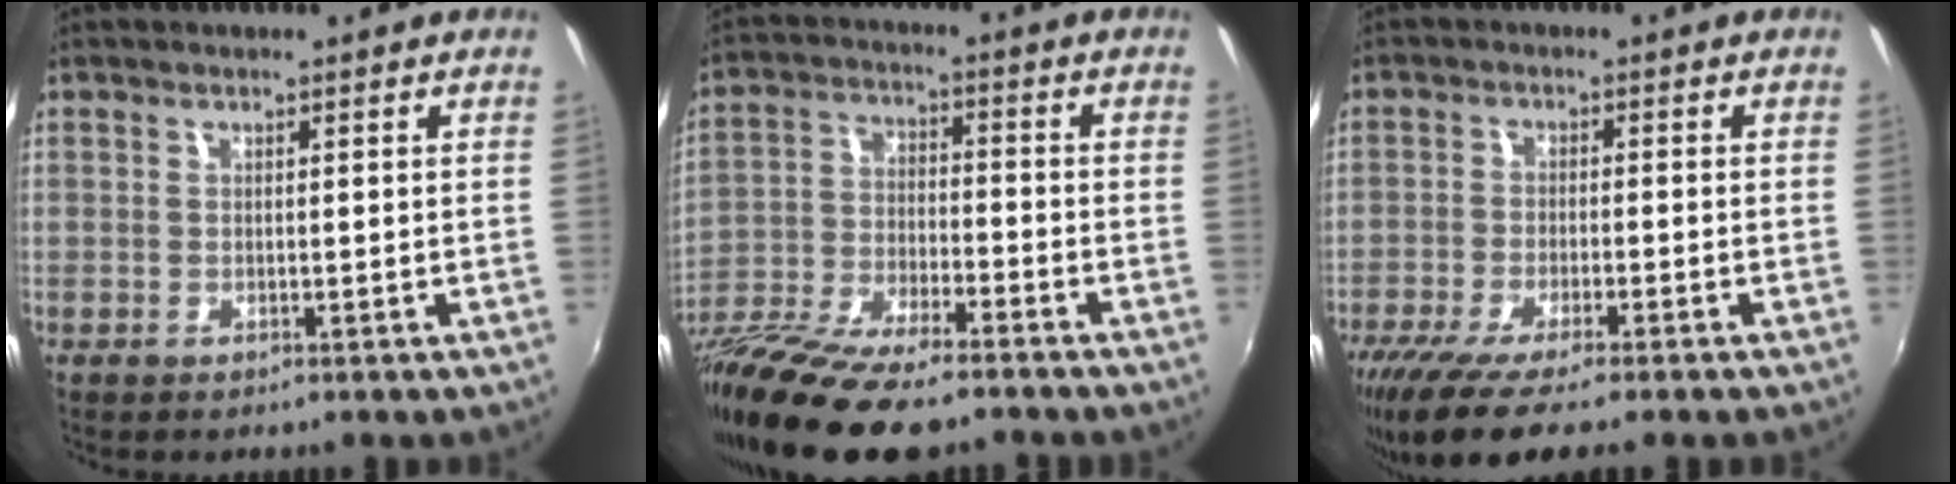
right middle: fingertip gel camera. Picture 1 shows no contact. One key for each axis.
{"total": 17.3, "fx": -13.9, "fy": 3.2, "fz": 9.9, "tx": -0.200, "ty": -0.040, "tz": -0.252}
{"total": 10.6, "fx": -8.2, "fy": 0.8, "fz": 6.7, "tx": -0.143, "ty": -0.043, "tz": -0.144}